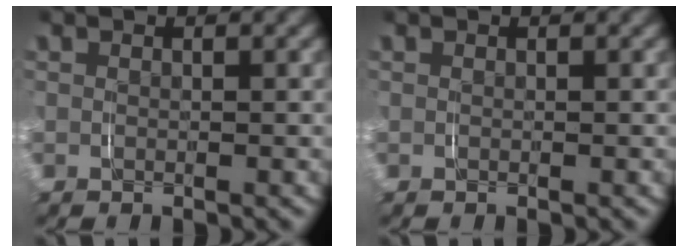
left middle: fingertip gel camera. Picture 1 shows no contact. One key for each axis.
{"total": 0.0}